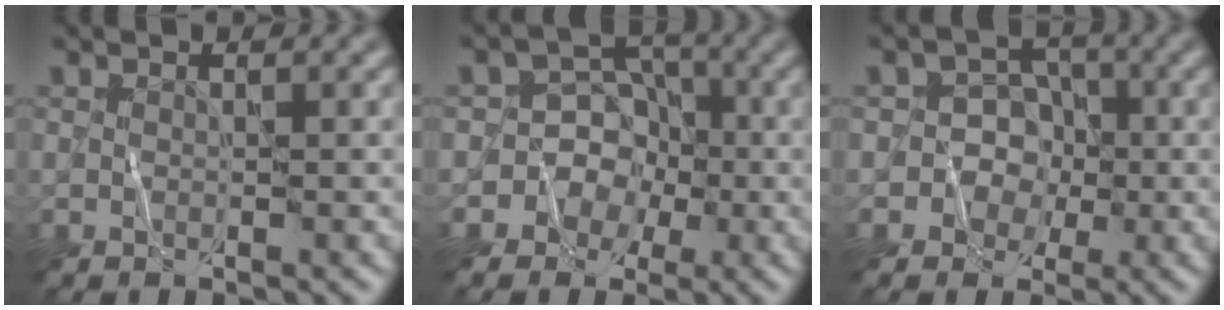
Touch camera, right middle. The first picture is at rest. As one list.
[{"total": 6.6, "force": [-2.7, 6.0, 0.4], "torque": [0.031, 0.016, -0.060]}, {"total": 4.4, "force": [-1.3, 4.2, 0.4], "torque": [0.034, 0.017, -0.037]}]